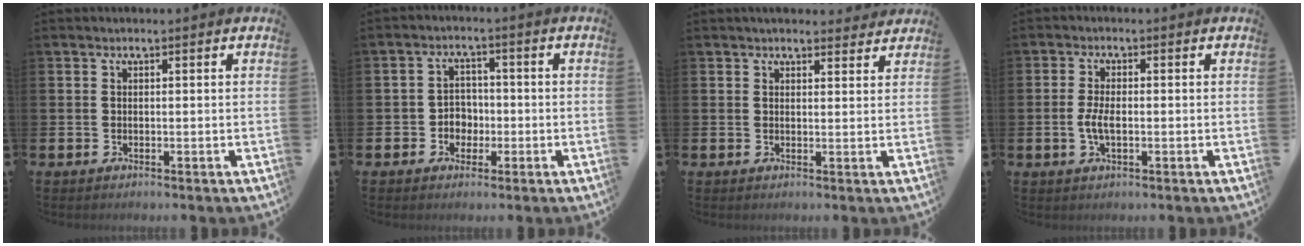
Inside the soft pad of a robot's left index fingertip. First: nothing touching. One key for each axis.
{"total": 3.3, "fx": -1.0, "fy": 3.0, "fz": 1.1, "tx": -0.020, "ty": 0.002, "tz": -0.027}
{"total": 2.6, "fx": 2.5, "fy": 0.7, "fz": 0.1, "tx": 0.008, "ty": -0.015, "tz": 0.043}
{"total": 3.0, "fx": -0.5, "fy": 1.3, "fz": 2.7, "tx": -0.056, "ty": 0.000, "tz": -0.012}